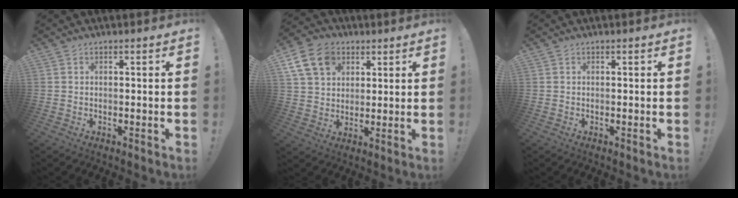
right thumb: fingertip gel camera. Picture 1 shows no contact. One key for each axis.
{"total": 13.4, "fx": 6.0, "fy": 10.1, "fz": 6.5, "tx": -0.102, "ty": -0.021, "tz": 0.121}
{"total": 0.0}